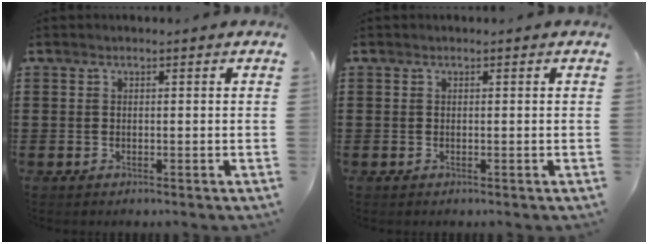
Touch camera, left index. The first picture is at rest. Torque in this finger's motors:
{"motor_torque": [-0.01, 0.01, 0.00, 0.00]}